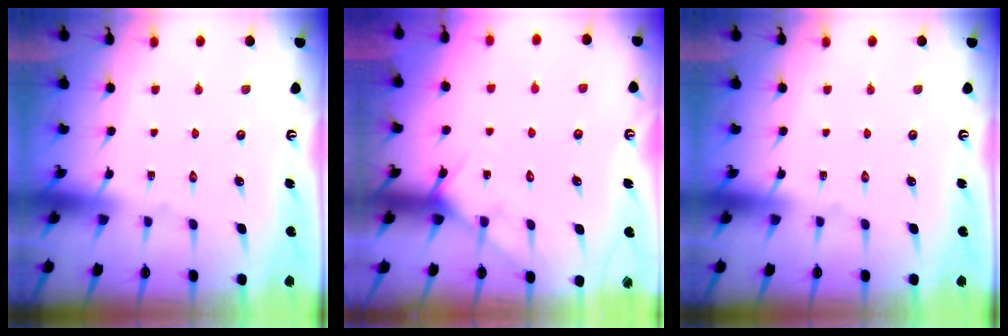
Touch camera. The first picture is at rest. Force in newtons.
{"total": 5.3, "press": 5.2, "slide": 0.6}
{"total": 0.0}